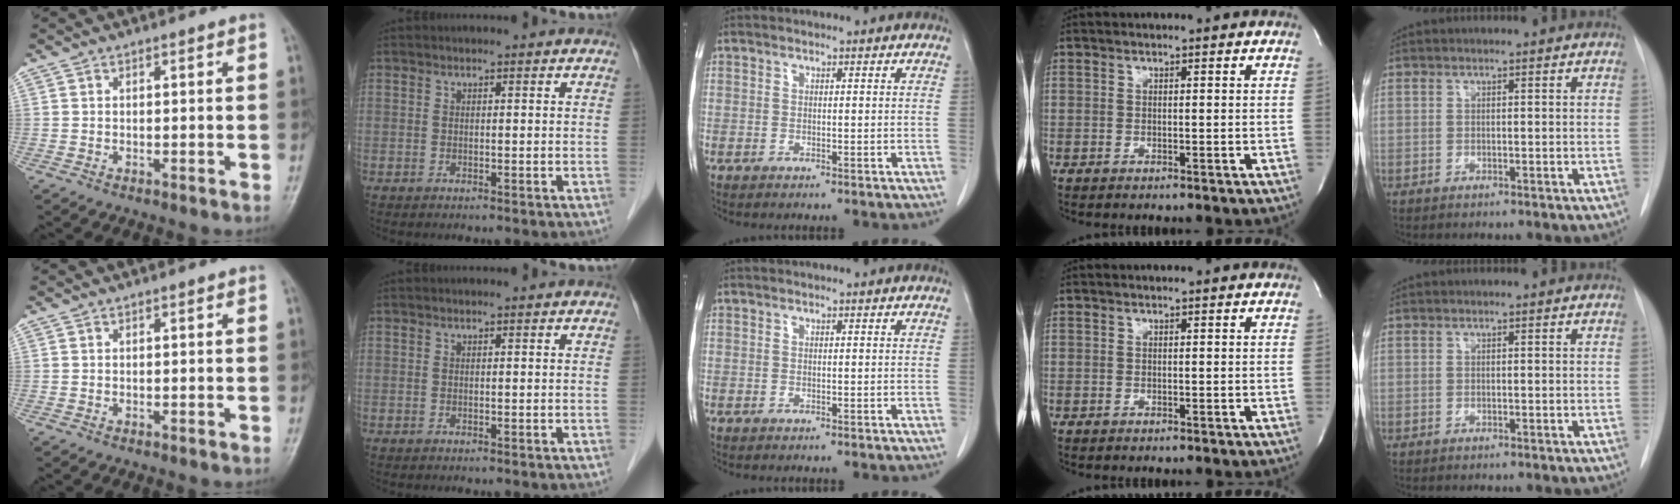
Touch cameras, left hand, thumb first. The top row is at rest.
{}